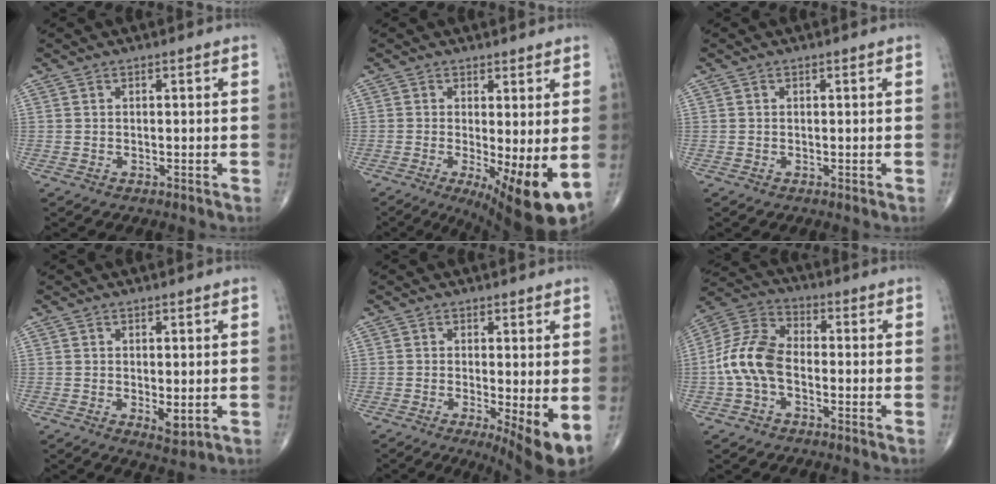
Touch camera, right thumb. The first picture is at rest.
{"total": 11.2, "force": [-1.8, 3.1, 10.6], "torque": [-0.158, -0.024, -0.018]}
{"total": 0.0}
{"total": 3.1, "force": [-0.4, 1.4, 2.8], "torque": [-0.036, -0.009, 0.000]}
{"total": 7.3, "force": [-1.2, 1.7, 7.0], "torque": [-0.109, -0.022, -0.018]}
{"total": 10.9, "force": [-2.0, 6.8, 8.2], "torque": [-0.164, 0.034, -0.052]}